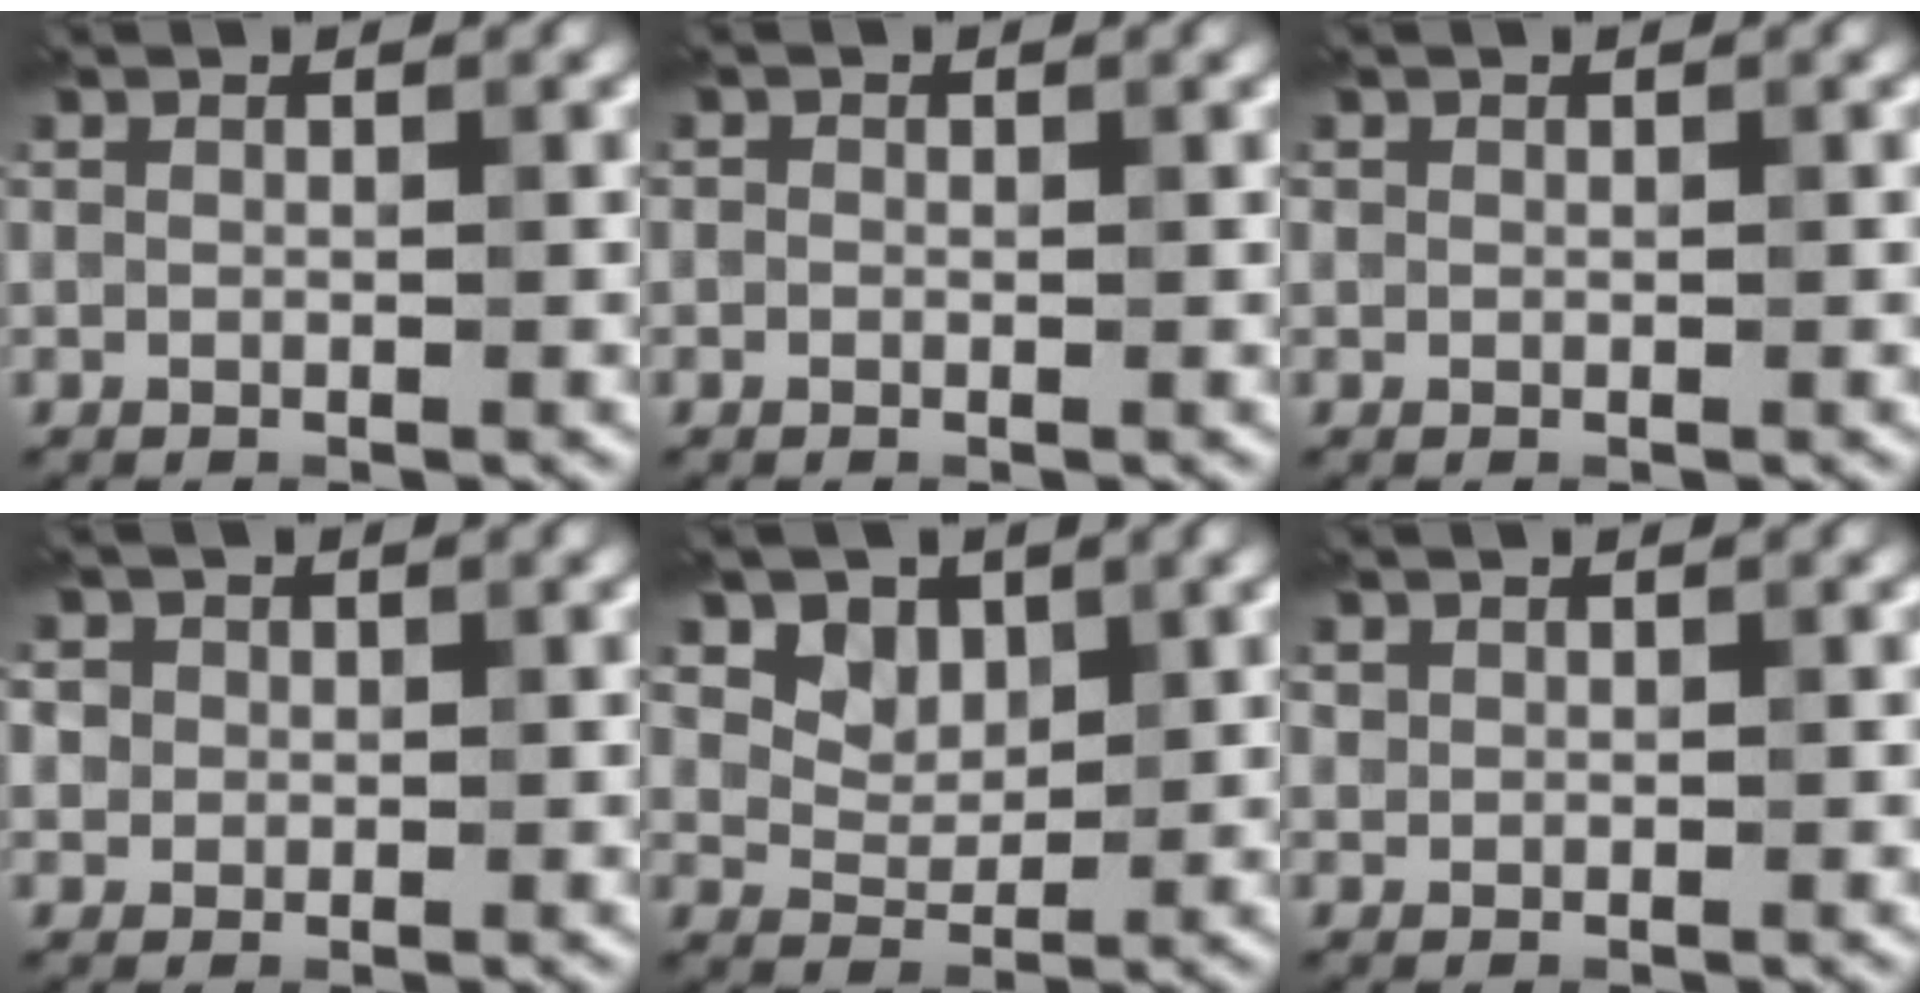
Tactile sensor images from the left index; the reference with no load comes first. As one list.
[{"total": 0.6, "force": [0.0, 0.6, 0.1], "torque": [-0.001, 0.003, -0.003]}, {"total": 0.5, "force": [0.2, 0.5, -0.1], "torque": [0.006, 0.006, 0.001]}, {"total": 3.2, "force": [1.5, 2.7, 0.7], "torque": [-0.007, 0.017, 0.000]}, {"total": 3.7, "force": [2.3, 2.7, 1.2], "torque": [-0.030, -0.012, 0.056]}, {"total": 0.9, "force": [0.6, 0.7, -0.3], "torque": [0.008, 0.008, 0.007]}]